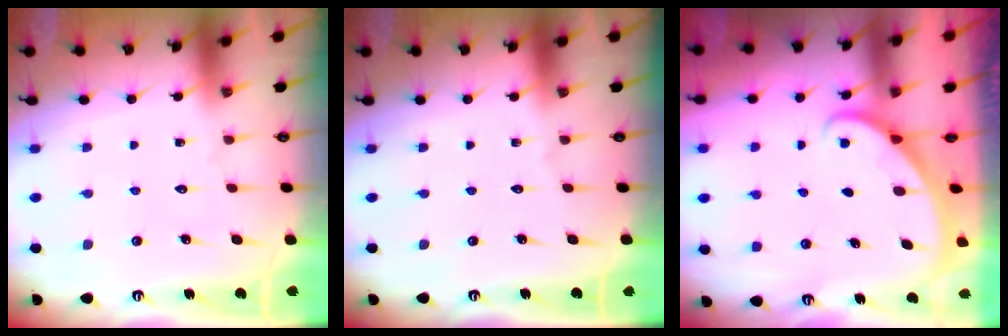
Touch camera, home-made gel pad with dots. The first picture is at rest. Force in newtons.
{"total": 0.0}
{"total": 1.9, "press": 1.9, "slide": 0.1}